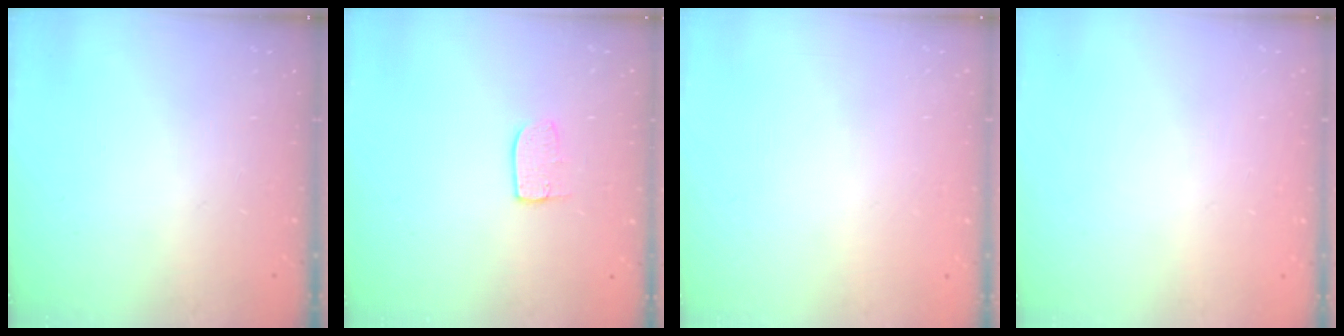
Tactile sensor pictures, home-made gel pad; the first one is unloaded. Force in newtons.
{"total": 5.4, "press": 5.4, "slide": 0.3}
{"total": 0.0}
{"total": 0.0}